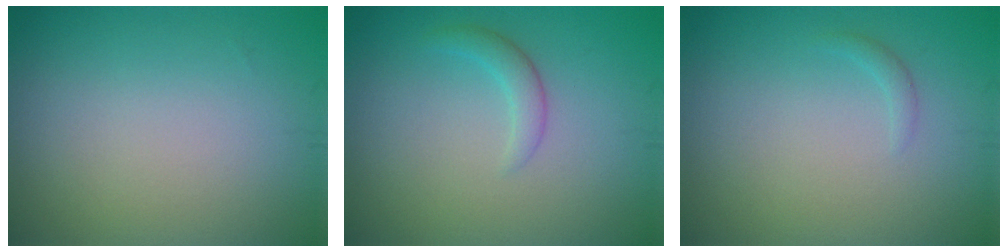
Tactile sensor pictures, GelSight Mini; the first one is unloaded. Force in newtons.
{"total": 1.5, "press": 1.5, "slide": 0.1}
{"total": 0.6, "press": 0.6, "slide": 0.0}